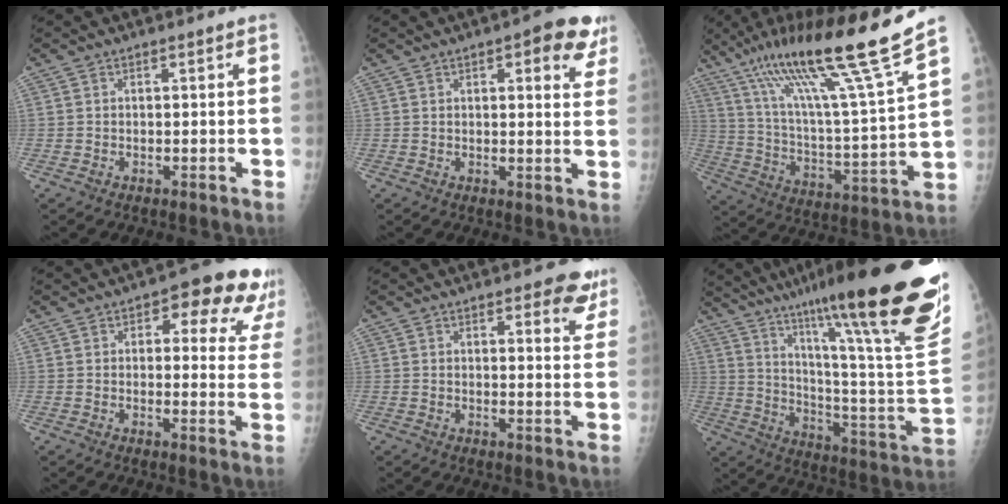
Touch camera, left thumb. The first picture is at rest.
{"total": 8.9, "force": [4.7, 3.1, 6.8], "torque": [-0.050, -0.013, 0.049]}
{"total": 22.9, "force": [16.0, 0.0, 16.4], "torque": [-0.257, -0.068, 0.278]}
{"total": 13.3, "force": [7.6, 6.3, 8.9], "torque": [-0.049, -0.026, 0.074]}
{"total": 6.9, "force": [4.5, 2.6, 4.5], "torque": [-0.021, -0.022, 0.048]}
{"total": 37.0, "force": [23.5, 4.8, 28.2], "torque": [-0.326, -0.084, 0.353]}